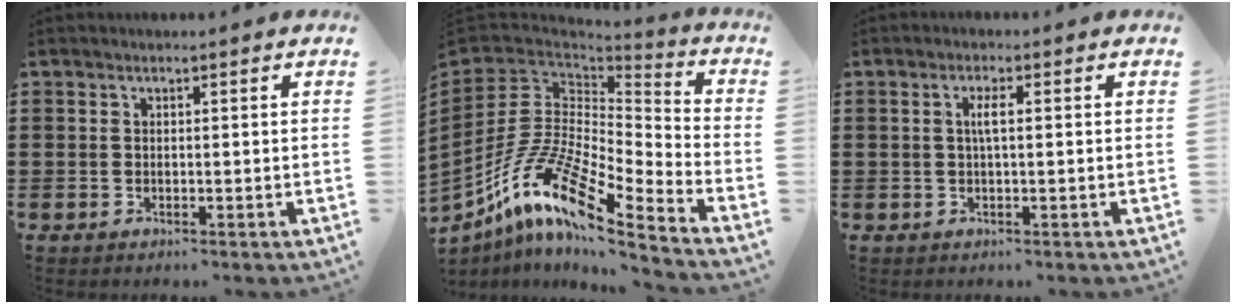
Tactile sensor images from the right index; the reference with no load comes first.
{"total": 14.6, "force": [-9.2, 5.2, 10.1], "torque": [-0.230, -0.001, -0.185]}
{"total": 2.1, "force": [0.0, 0.3, 2.1], "torque": [-0.042, 0.000, -0.002]}